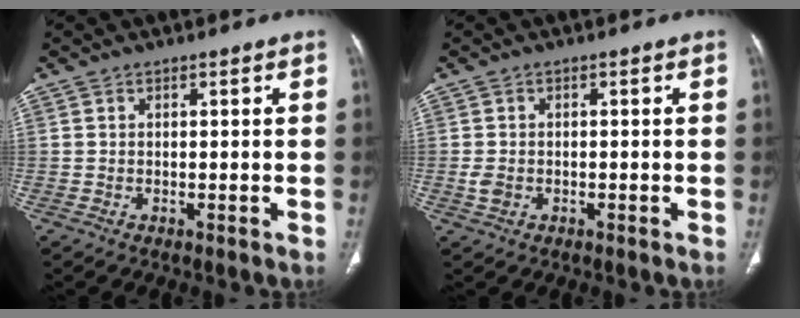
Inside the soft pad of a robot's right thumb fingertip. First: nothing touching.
{"total": 2.0, "force": [-0.5, 1.5, 1.2], "torque": [-0.026, 0.003, -0.009]}